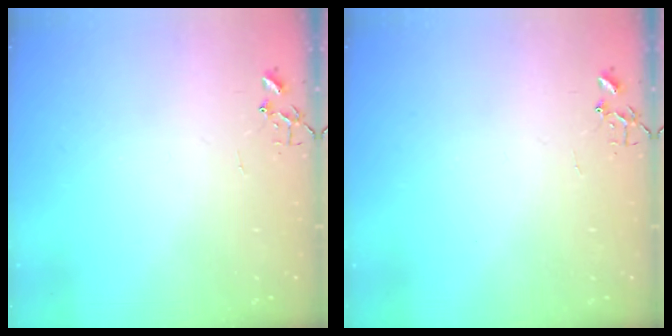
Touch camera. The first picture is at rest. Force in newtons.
{"total": 0.0}